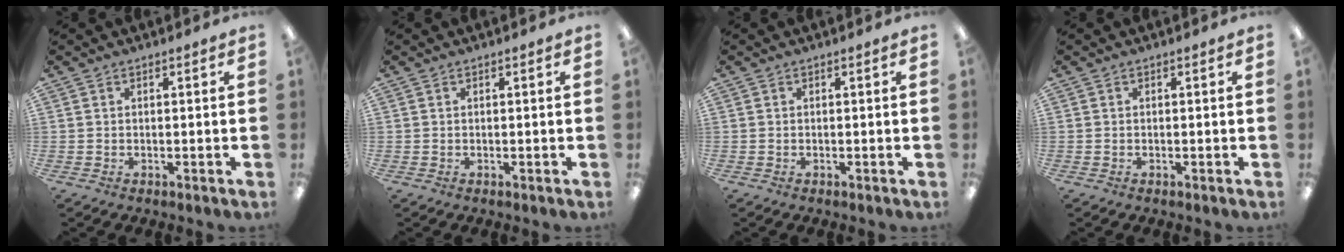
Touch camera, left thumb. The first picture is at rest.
{"total": 0.0}
{"total": 0.0}
{"total": 0.0}